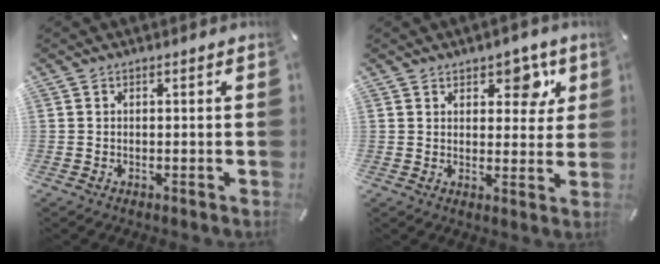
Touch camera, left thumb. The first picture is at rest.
{"total": 7.1, "force": [4.2, 4.5, 3.5], "torque": [-0.016, -0.027, 0.065]}